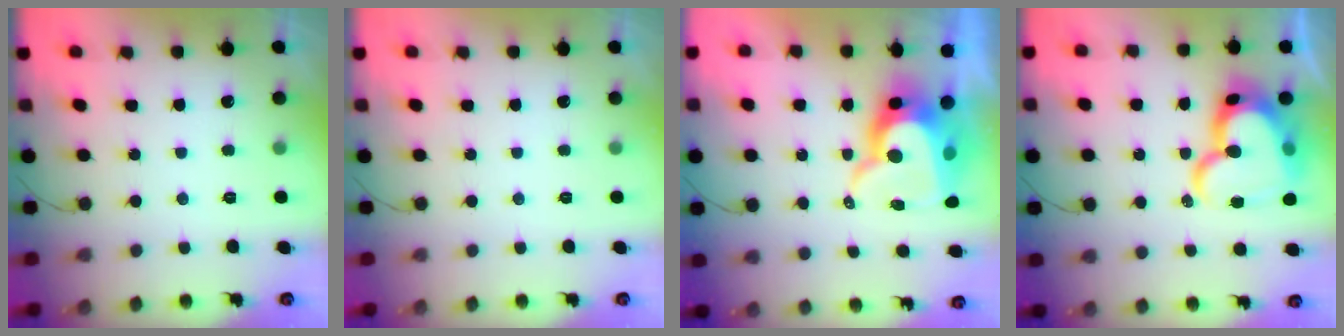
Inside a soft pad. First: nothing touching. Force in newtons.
{"total": 0.0}
{"total": 15.4, "press": 15.3, "slide": 1.4}
{"total": 22.9, "press": 22.8, "slide": 1.5}